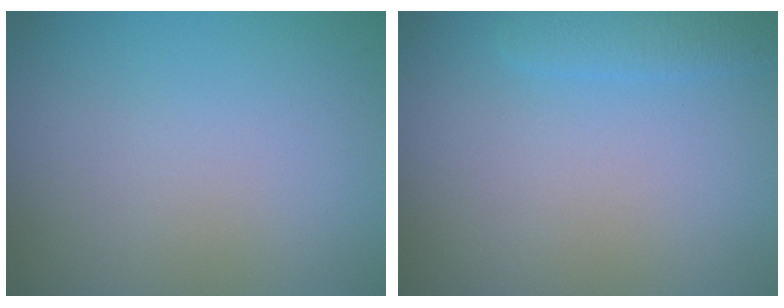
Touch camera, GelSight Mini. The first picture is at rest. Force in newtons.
{"total": 1.5, "press": 1.5, "slide": 0.2}